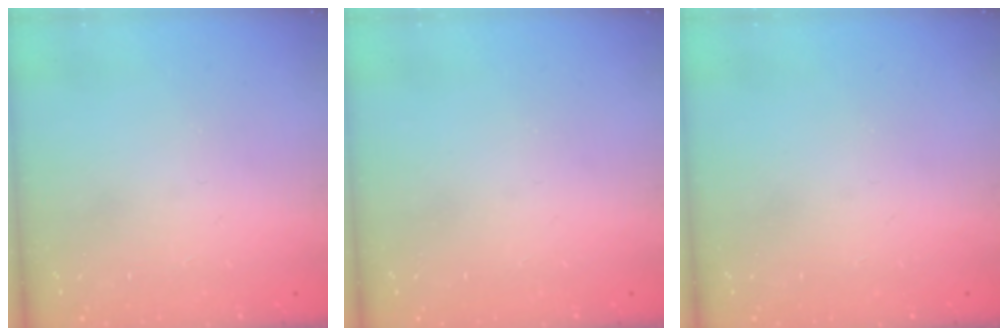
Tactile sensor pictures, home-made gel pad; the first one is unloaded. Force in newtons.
{"total": 0.0}
{"total": 0.0}